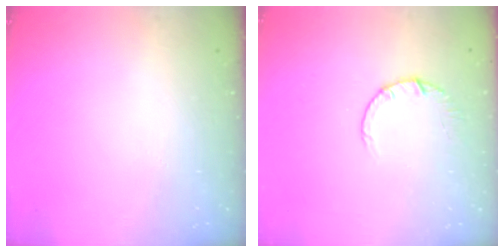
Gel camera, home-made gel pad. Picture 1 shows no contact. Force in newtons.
{"total": 2.7, "press": 2.7, "slide": 0.4}